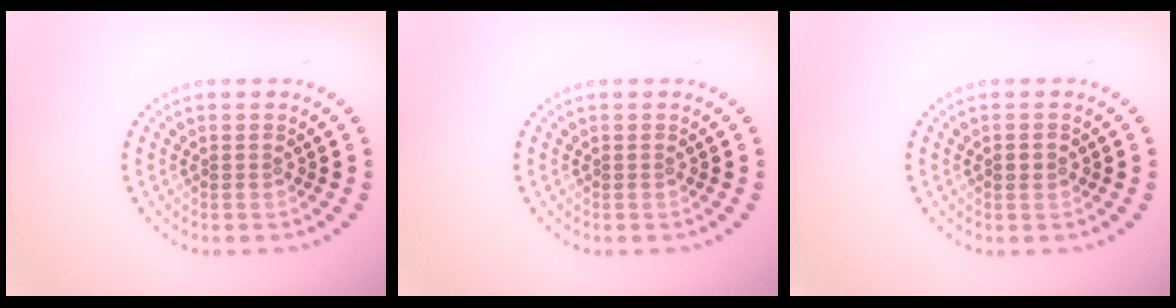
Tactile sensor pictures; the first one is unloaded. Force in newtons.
{"total": 0.0}
{"total": 1.4, "press": 1.4, "slide": 0.2}